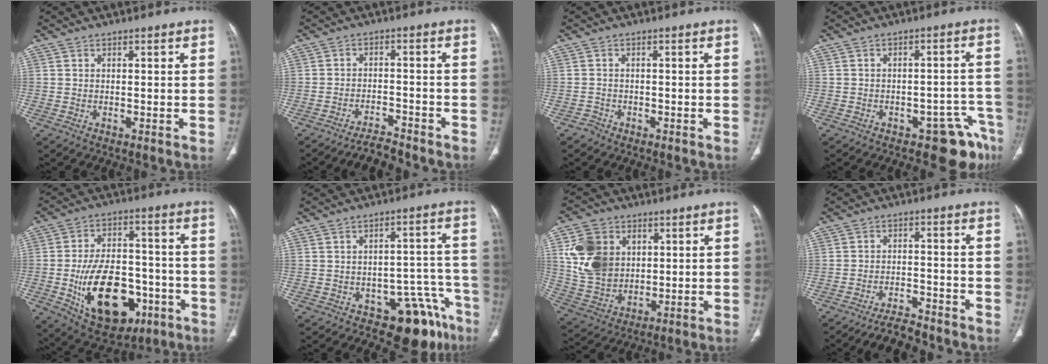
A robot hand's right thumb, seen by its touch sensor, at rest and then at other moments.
{"total": 4.6, "force": [-4.4, 0.7, 0.9], "torque": [-0.024, 0.030, -0.073]}
{"total": 1.4, "force": [-1.0, 1.0, -0.3], "torque": [0.003, 0.004, -0.025]}
{"total": 7.8, "force": [-5.4, 3.7, 4.2], "torque": [-0.017, 0.050, -0.068]}
{"total": 21.9, "force": [-7.1, 13.0, 16.1], "torque": [-0.226, 0.031, -0.088]}
{"total": 11.8, "force": [-7.7, 6.1, 6.5], "torque": [-0.028, 0.075, -0.099]}
{"total": 13.9, "force": [3.7, 10.9, 7.8], "torque": [-0.120, -0.010, 0.081]}
{"total": 6.4, "force": [-6.0, 1.6, 1.5], "torque": [-0.028, 0.040, -0.099]}